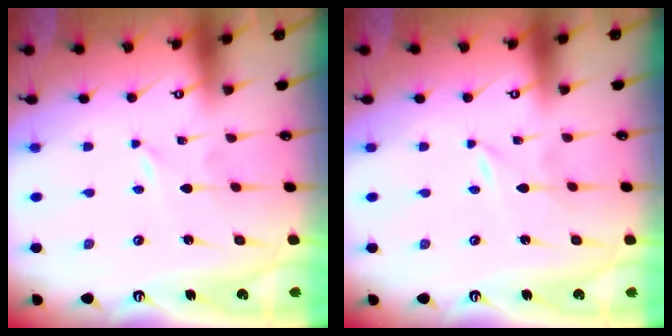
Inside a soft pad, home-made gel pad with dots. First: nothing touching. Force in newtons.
{"total": 0.0}